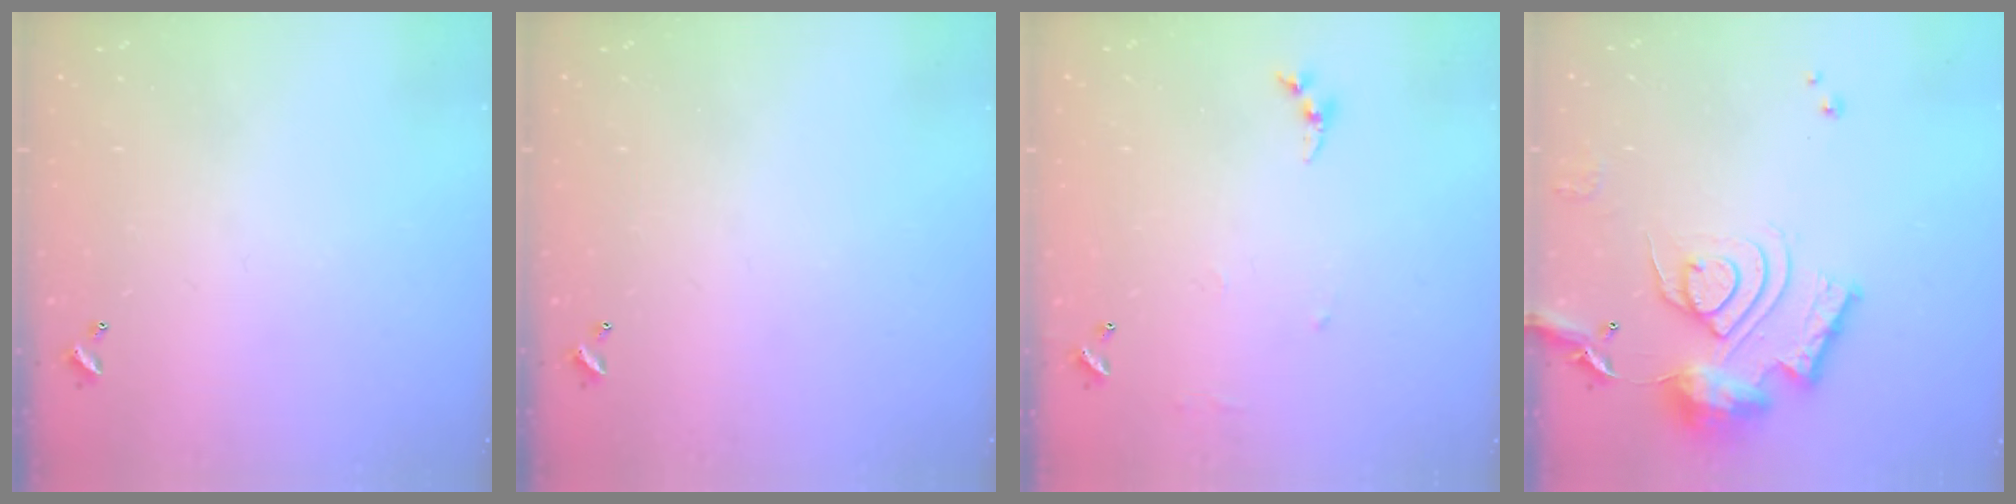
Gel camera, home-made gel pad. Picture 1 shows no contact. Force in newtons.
{"total": 0.0}
{"total": 6.5, "press": 6.5, "slide": 0.8}
{"total": 15.8, "press": 15.8, "slide": 1.0}